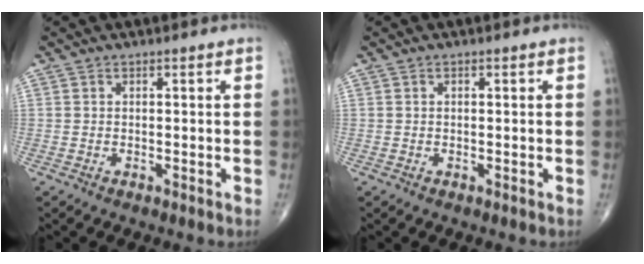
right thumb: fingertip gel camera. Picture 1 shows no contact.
{"total": 0.0}